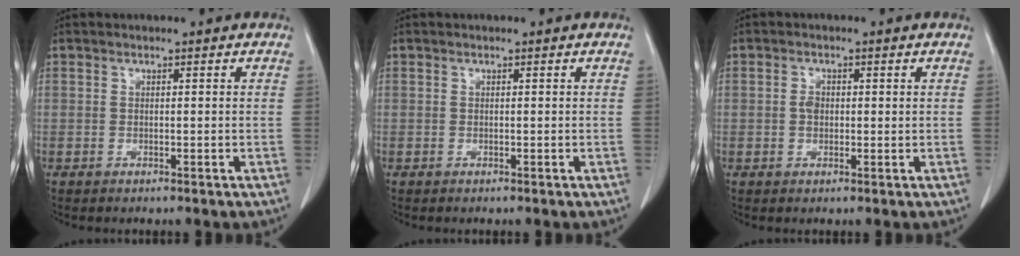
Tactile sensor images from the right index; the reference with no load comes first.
{"total": 0.0}
{"total": 1.9, "force": [0.2, 1.3, 1.4], "torque": [-0.026, 0.002, 0.003]}